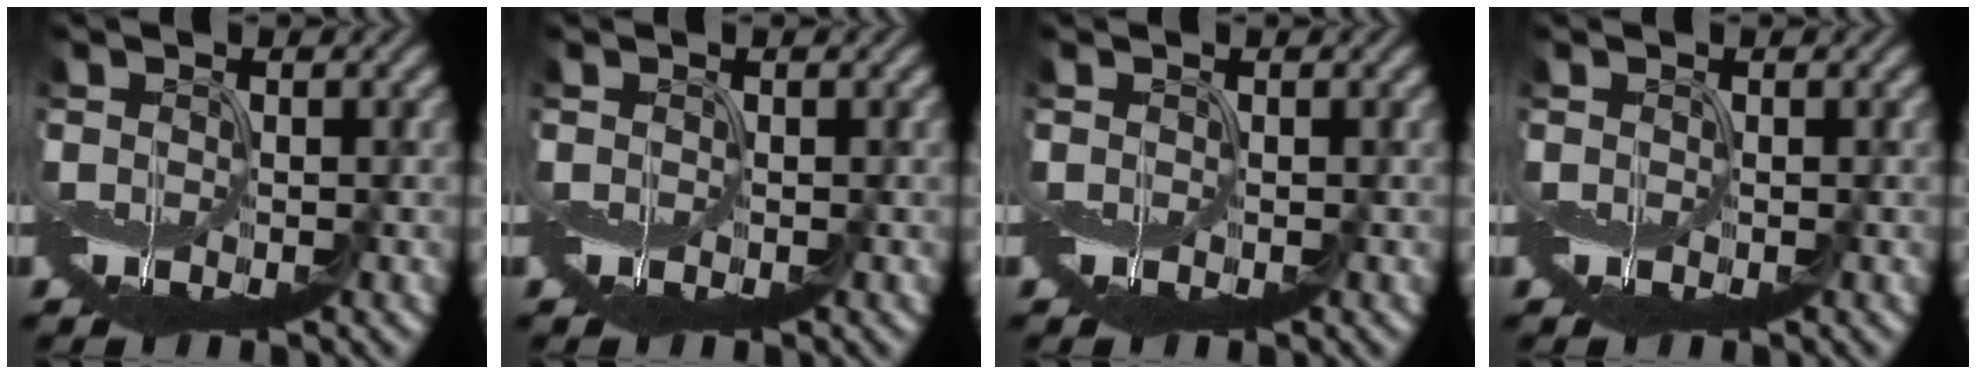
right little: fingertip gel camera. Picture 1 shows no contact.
{"total": 0.0}
{"total": 0.0}
{"total": 0.0}